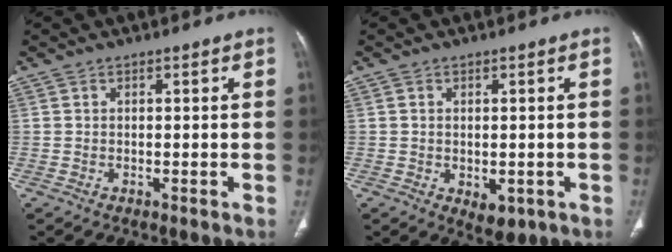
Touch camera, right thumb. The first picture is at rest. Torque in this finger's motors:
{"motor_torque": [-0.21, 0.07, -0.16, 0.18, 0.11]}